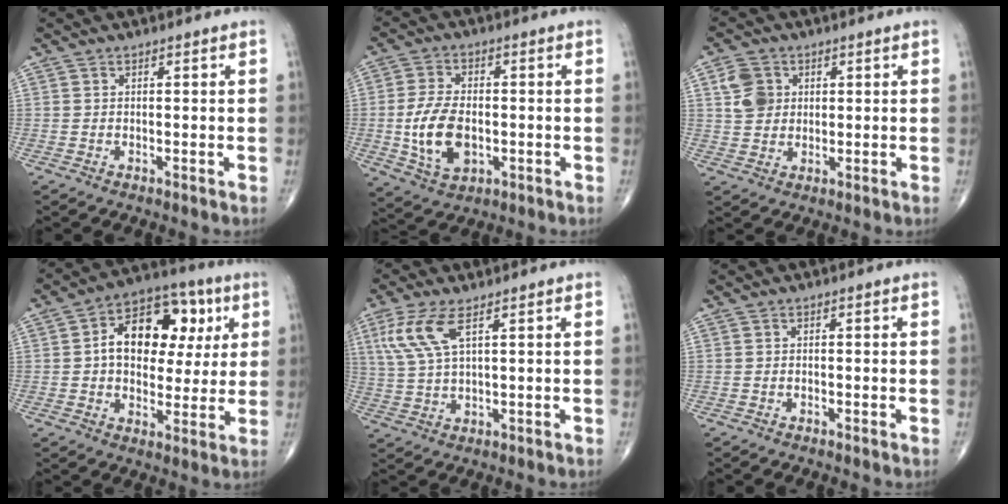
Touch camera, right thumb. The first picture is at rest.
{"total": 10.7, "force": [-1.6, 6.5, 8.4], "torque": [-0.155, 0.000, -0.023]}
{"total": 5.7, "force": [1.6, 4.8, 2.8], "torque": [-0.033, -0.003, 0.028]}
{"total": 16.7, "force": [3.6, 11.1, 12.0], "torque": [-0.139, 0.015, 0.051]}
{"total": 7.8, "force": [3.5, 2.5, 6.5], "torque": [-0.166, -0.004, 0.079]}
{"total": 0.0}